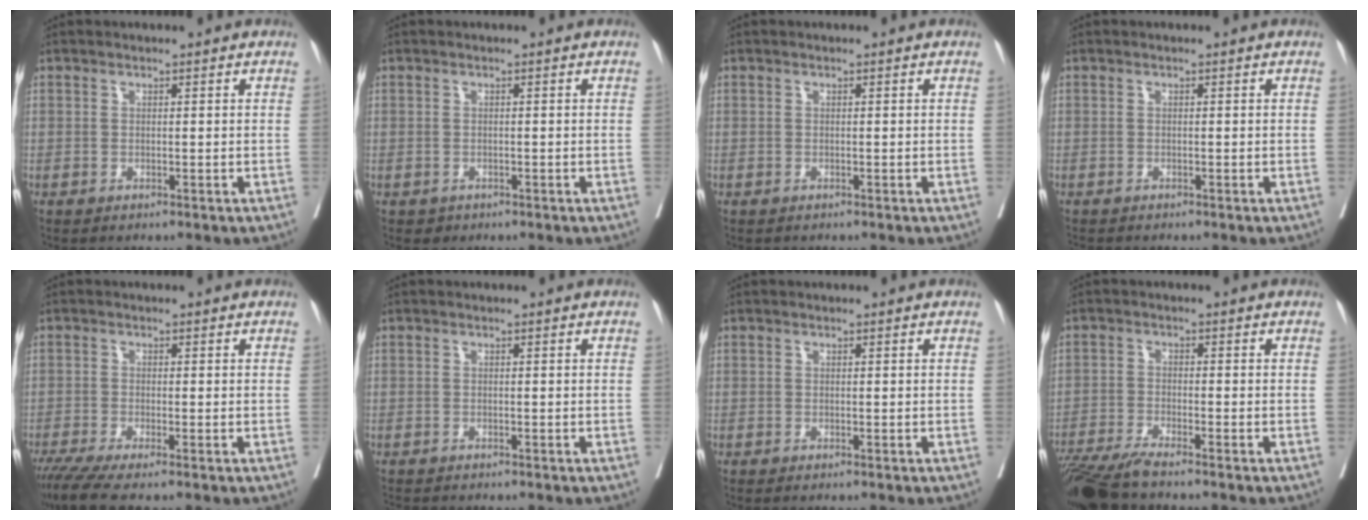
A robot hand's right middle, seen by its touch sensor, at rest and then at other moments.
{"total": 1.1, "force": [-0.6, 0.8, 0.1], "torque": [-0.006, 0.002, -0.007]}
{"total": 0.0}
{"total": 1.9, "force": [-1.7, 0.2, 0.6], "torque": [-0.020, -0.007, -0.026]}
{"total": 4.8, "force": [-3.7, 0.0, 3.1], "torque": [-0.054, -0.014, -0.069]}
{"total": 3.0, "force": [-2.7, 0.4, 1.0], "torque": [-0.022, -0.009, -0.042]}
{"total": 0.6, "force": [-0.5, -0.1, 0.3], "torque": [-0.002, 0.000, -0.010]}
{"total": 7.4, "force": [-6.4, -0.7, 3.7], "torque": [-0.054, -0.025, -0.116]}